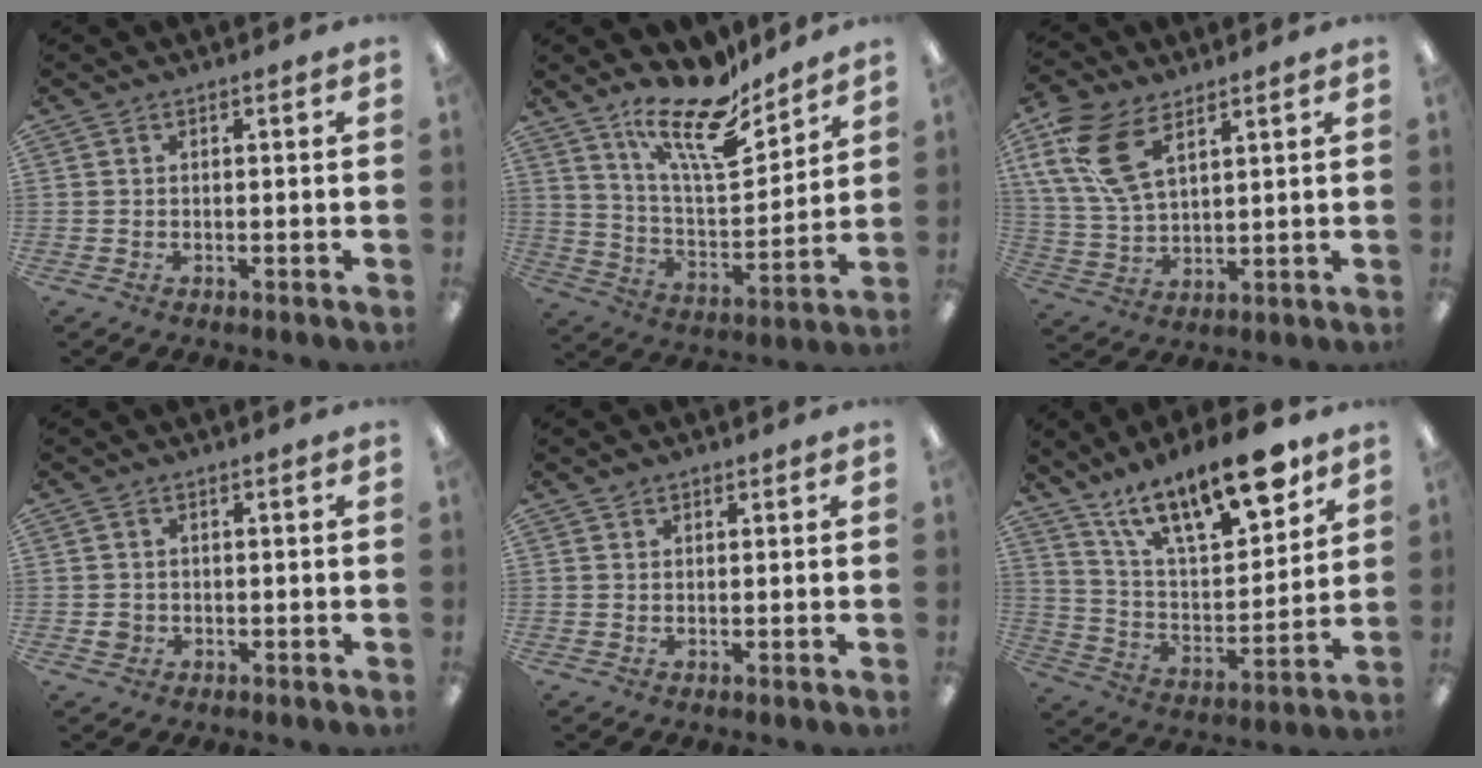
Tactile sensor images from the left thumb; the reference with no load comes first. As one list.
[{"total": 18.1, "force": [13.8, 5.8, 10.2], "torque": [-0.177, -0.089, 0.235]}, {"total": 15.2, "force": [7.9, 7.5, 10.6], "torque": [-0.246, -0.022, 0.141]}, {"total": 2.1, "force": [0.1, 1.8, 1.1], "torque": [-0.022, 0.005, 0.001]}, {"total": 1.1, "force": [0.9, 0.5, 0.4], "torque": [-0.008, 0.000, 0.018]}, {"total": 20.8, "force": [14.9, 6.7, 12.9], "torque": [-0.202, -0.093, 0.249]}]